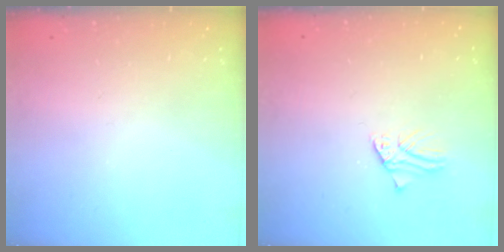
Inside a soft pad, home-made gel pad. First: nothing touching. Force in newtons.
{"total": 1.1, "press": 1.1, "slide": 0.1}